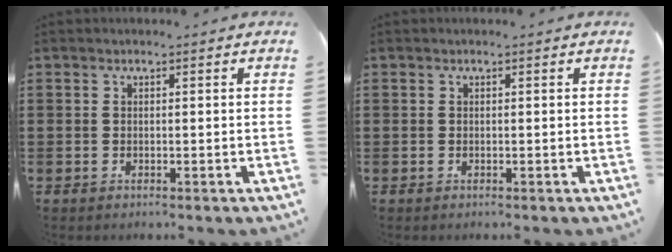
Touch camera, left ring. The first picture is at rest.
{"total": 0.0}